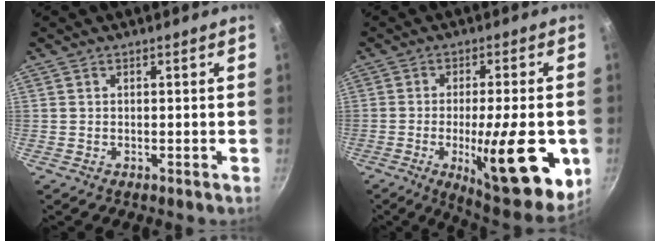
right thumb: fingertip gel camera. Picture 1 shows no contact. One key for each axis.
{"total": 19.7, "fx": -4.6, "fy": 5.4, "fz": 18.4, "tx": -0.232, "ty": 0.000, "tz": -0.058}